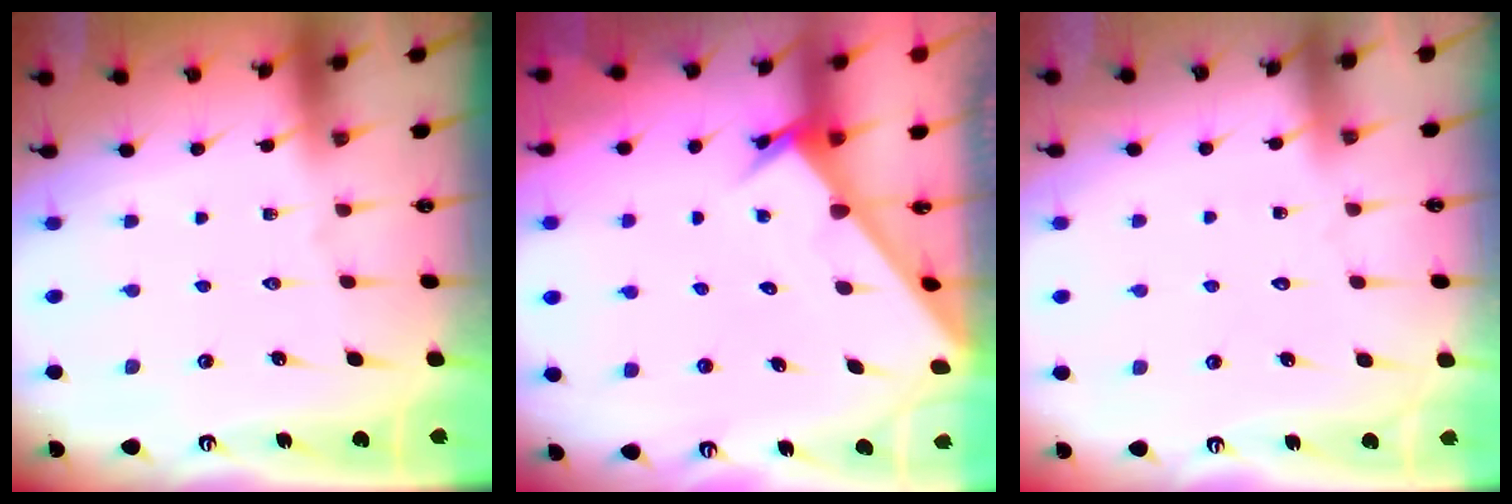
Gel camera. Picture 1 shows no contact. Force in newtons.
{"total": 2.8, "press": 2.8, "slide": 0.1}
{"total": 2.8, "press": 2.8, "slide": 0.2}